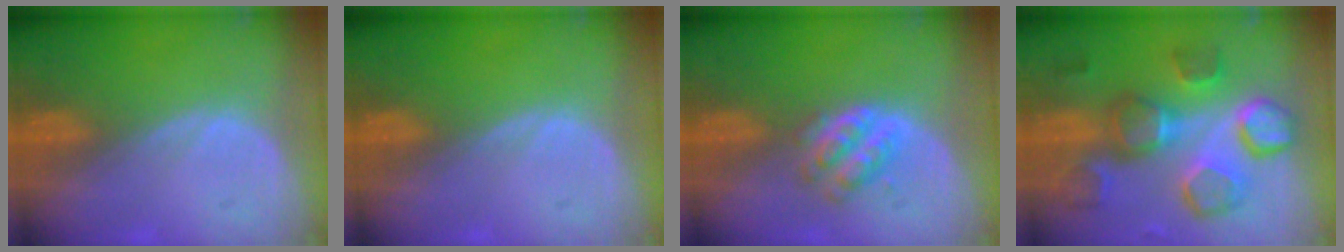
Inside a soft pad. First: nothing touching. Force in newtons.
{"total": 0.0}
{"total": 4.7, "press": 4.4, "slide": 1.7}
{"total": 10.6, "press": 10.3, "slide": 2.2}